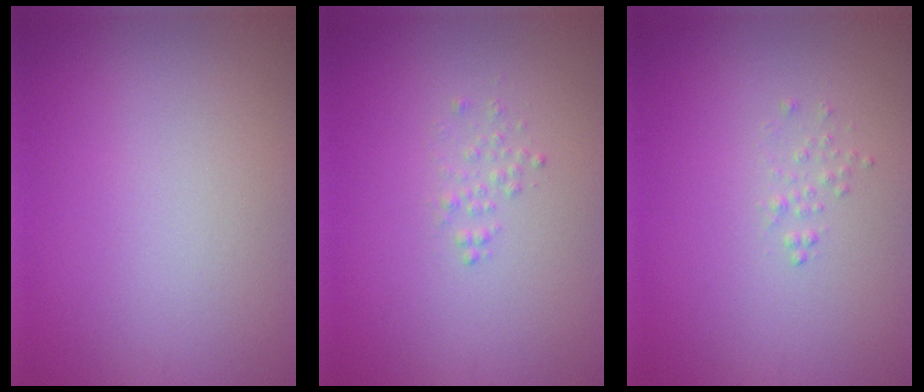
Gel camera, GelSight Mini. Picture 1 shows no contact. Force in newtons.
{"total": 0.9, "press": 0.9, "slide": 0.0}
{"total": 0.7, "press": 0.7, "slide": 0.1}